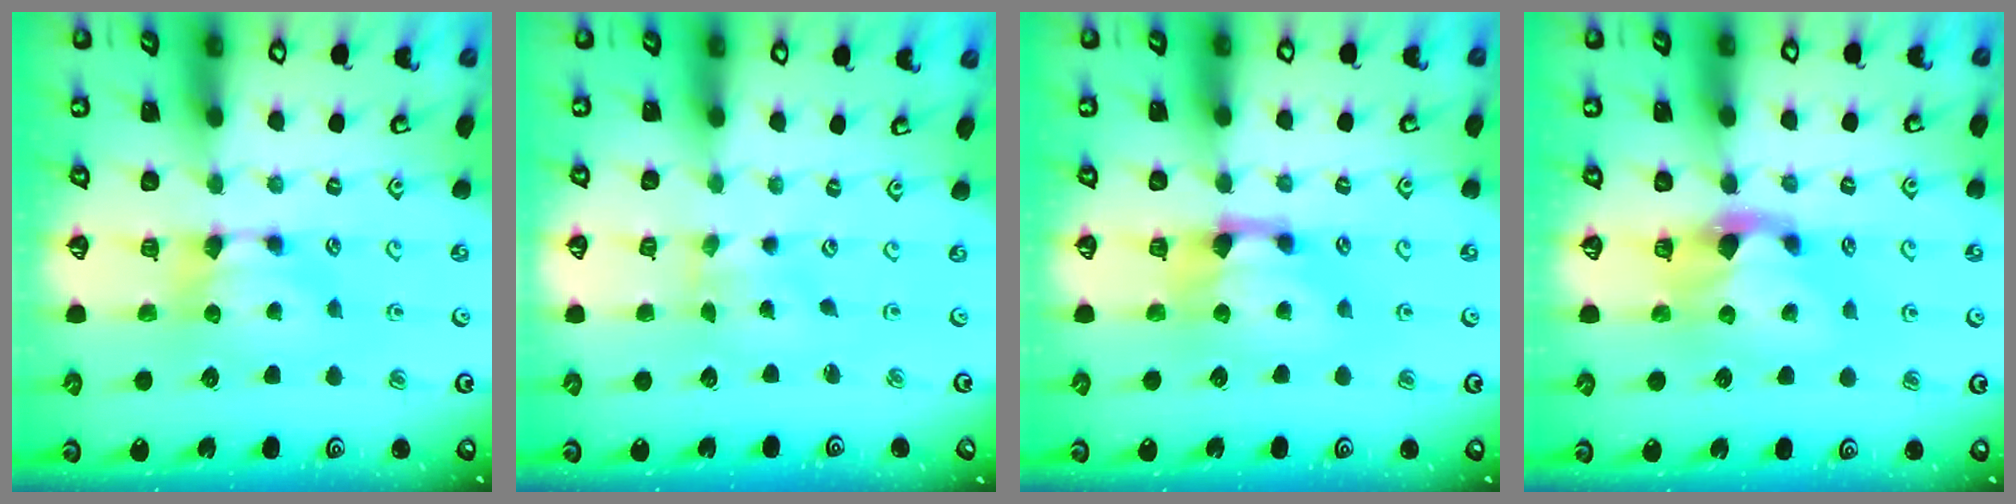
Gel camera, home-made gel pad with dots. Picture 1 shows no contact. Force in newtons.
{"total": 3.3, "press": 3.1, "slide": 1.0}
{"total": 1.5, "press": 0.6, "slide": 1.4}
{"total": 2.2, "press": 1.9, "slide": 1.2}